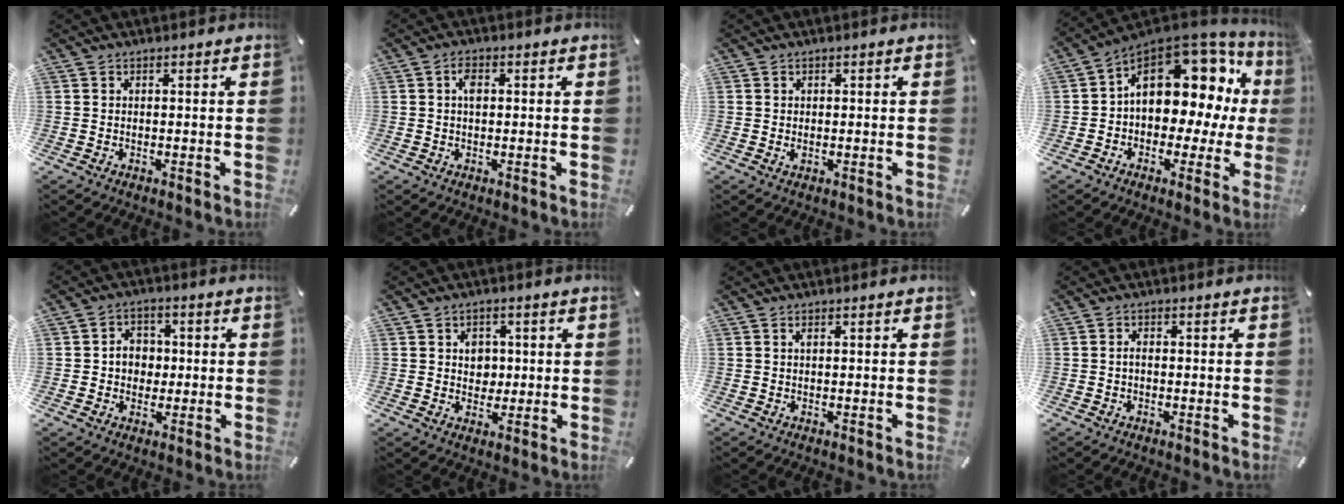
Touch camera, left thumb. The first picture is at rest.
{"total": 2.7, "force": [0.5, 1.5, 2.2], "torque": [-0.046, 0.008, 0.008]}
{"total": 0.7, "force": [0.0, 0.6, 0.4], "torque": [-0.008, 0.003, -0.001]}
{"total": 15.6, "force": [5.2, 10.7, 10.2], "torque": [-0.127, -0.045, 0.086]}
{"total": 5.8, "force": [-0.3, 5.2, 2.6], "torque": [-0.041, 0.009, -0.007]}
{"total": 4.7, "force": [0.6, 4.3, 1.9], "torque": [-0.022, -0.002, 0.005]}
{"total": 0.7, "force": [0.2, 0.2, 0.7], "torque": [-0.013, 0.001, 0.004]}
{"total": 1.4, "force": [-0.3, 0.8, 1.1], "torque": [-0.023, 0.004, -0.008]}